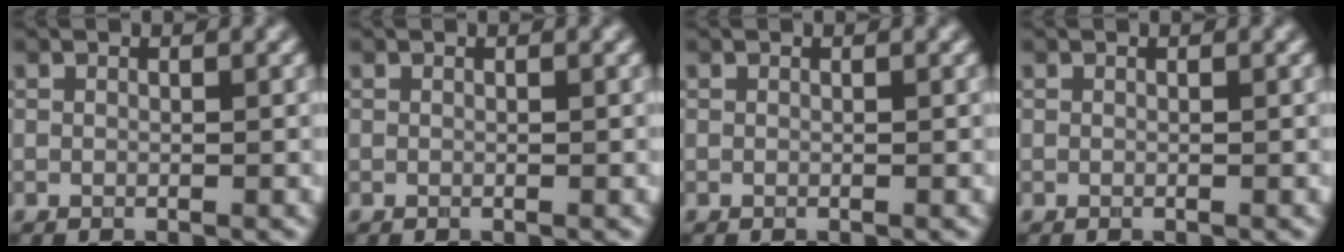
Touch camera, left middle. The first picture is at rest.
{"total": 0.0}
{"total": 0.0}
{"total": 0.0}